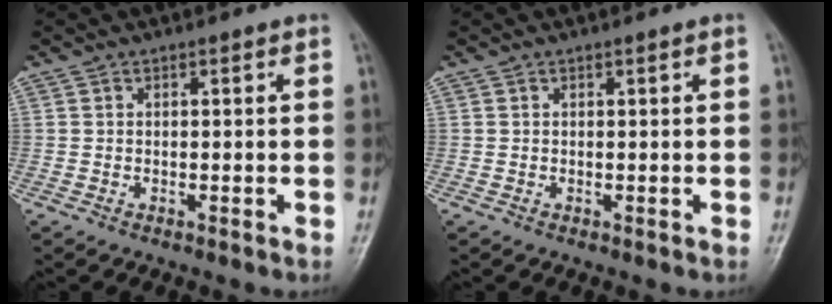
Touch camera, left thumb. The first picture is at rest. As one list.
[{"total": 0.0}]